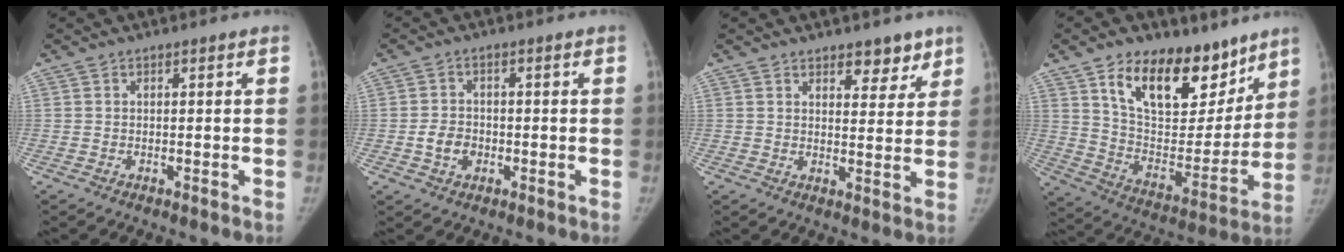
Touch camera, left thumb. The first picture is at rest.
{"total": 4.0, "force": [-1.1, 3.2, 2.3], "torque": [-0.032, 0.009, -0.019]}
{"total": 5.4, "force": [3.9, 2.7, 2.7], "torque": [-0.004, -0.026, 0.055]}
{"total": 21.7, "force": [13.5, 11.6, 12.4], "torque": [-0.141, -0.068, 0.231]}